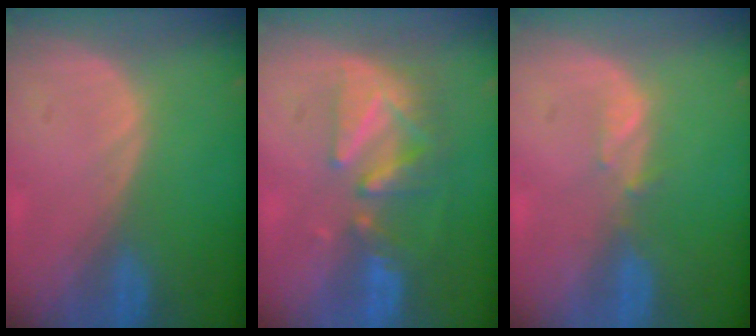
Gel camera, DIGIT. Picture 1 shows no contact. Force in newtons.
{"total": 8.5, "press": 7.9, "slide": 3.2}
{"total": 1.5, "press": 1.4, "slide": 0.2}